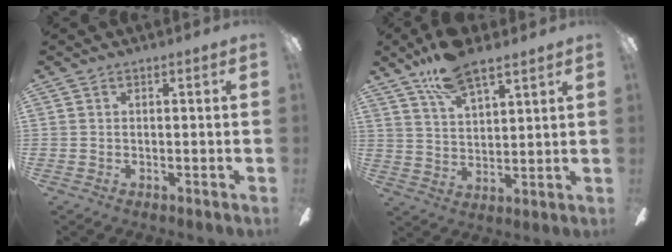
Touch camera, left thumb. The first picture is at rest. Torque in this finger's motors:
{"motor_torque": [1.62, 0.70, 1.18, -1.03, 0.08]}